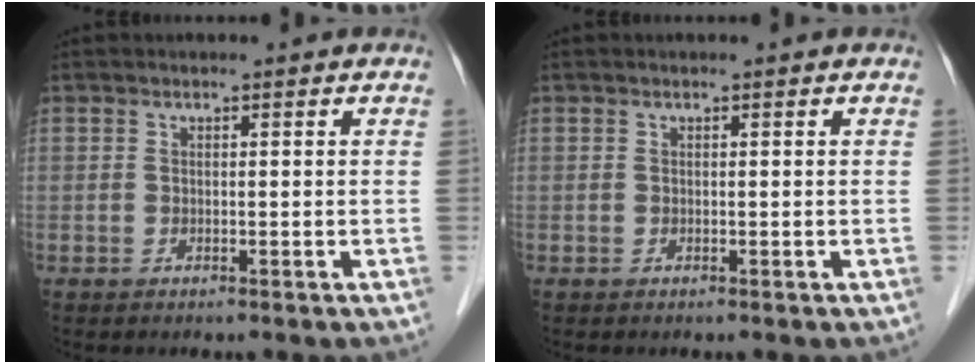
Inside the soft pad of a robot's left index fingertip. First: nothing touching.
{"total": 0.0}